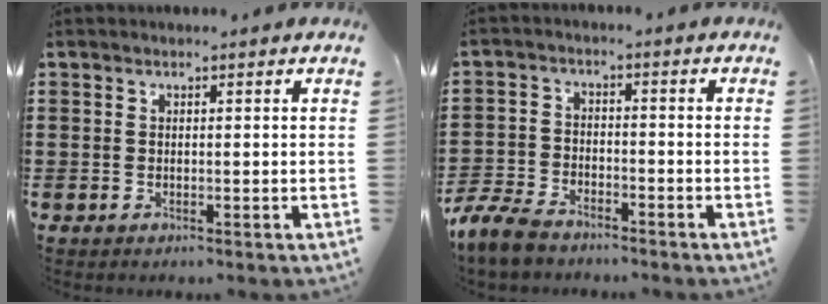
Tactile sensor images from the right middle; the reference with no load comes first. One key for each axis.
{"total": 6.4, "fx": -5.6, "fy": 2.0, "fz": 2.3, "tx": -0.073, "ty": 0.001, "tz": -0.118}